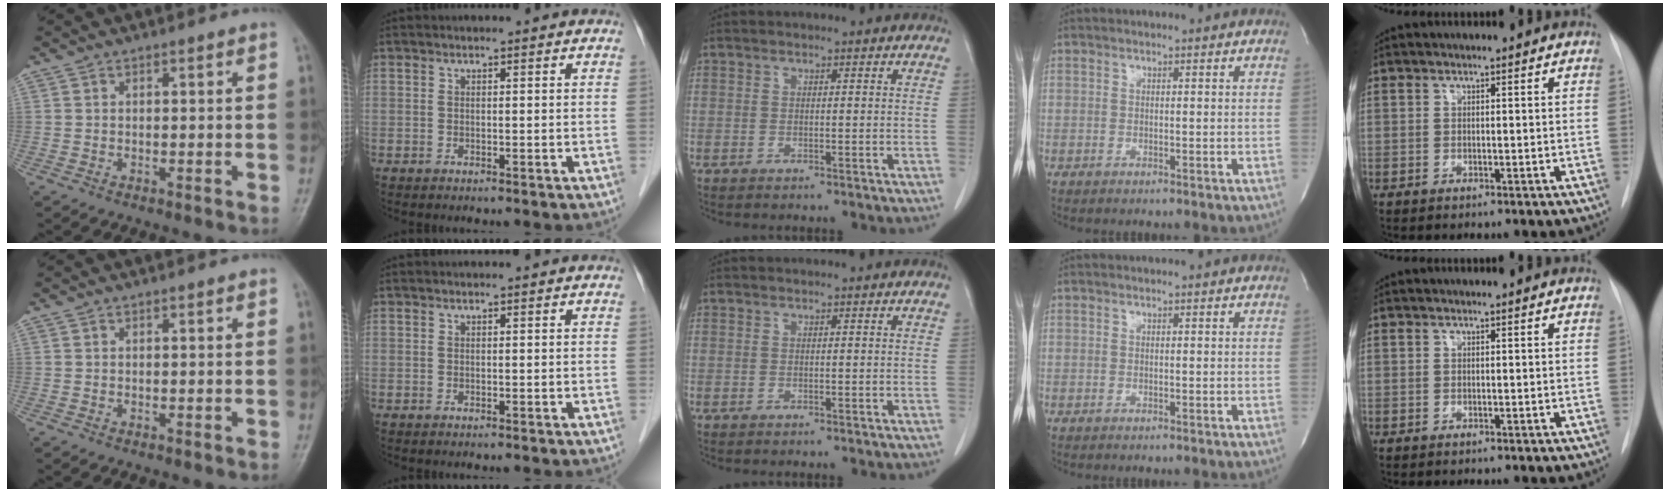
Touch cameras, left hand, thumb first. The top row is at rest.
{}